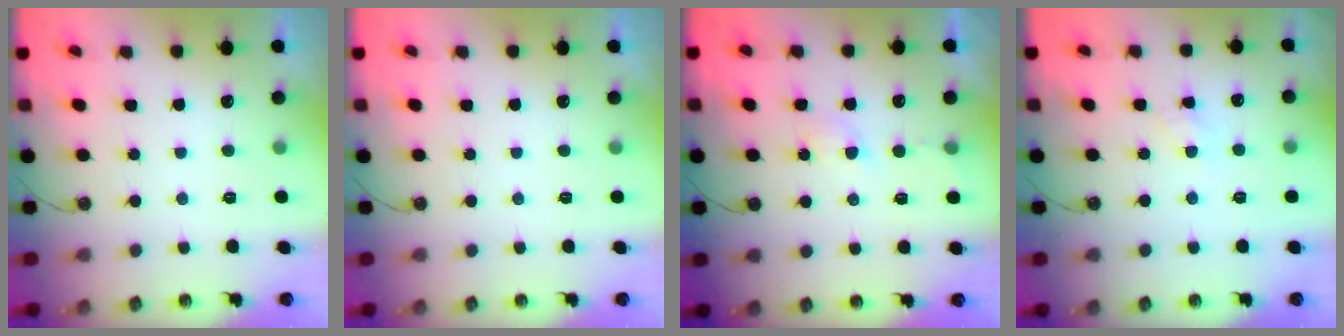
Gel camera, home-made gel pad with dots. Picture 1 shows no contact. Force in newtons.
{"total": 0.0}
{"total": 3.5, "press": 3.4, "slide": 0.5}
{"total": 5.0, "press": 5.0, "slide": 0.5}